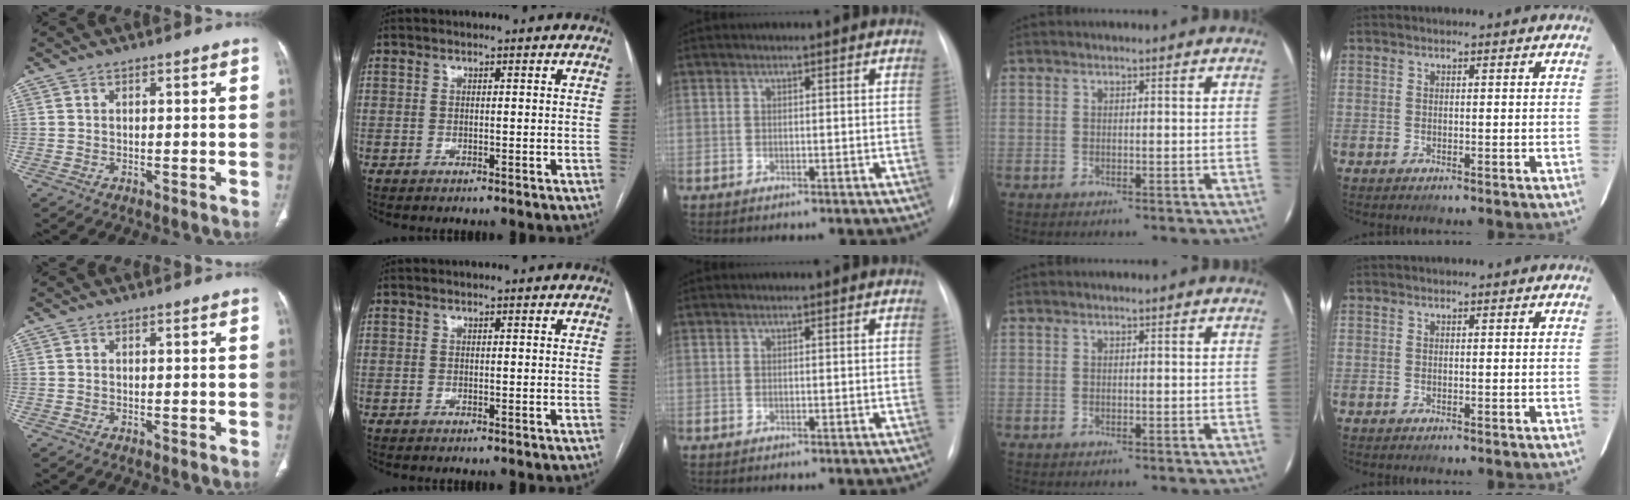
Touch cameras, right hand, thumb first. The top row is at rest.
{}